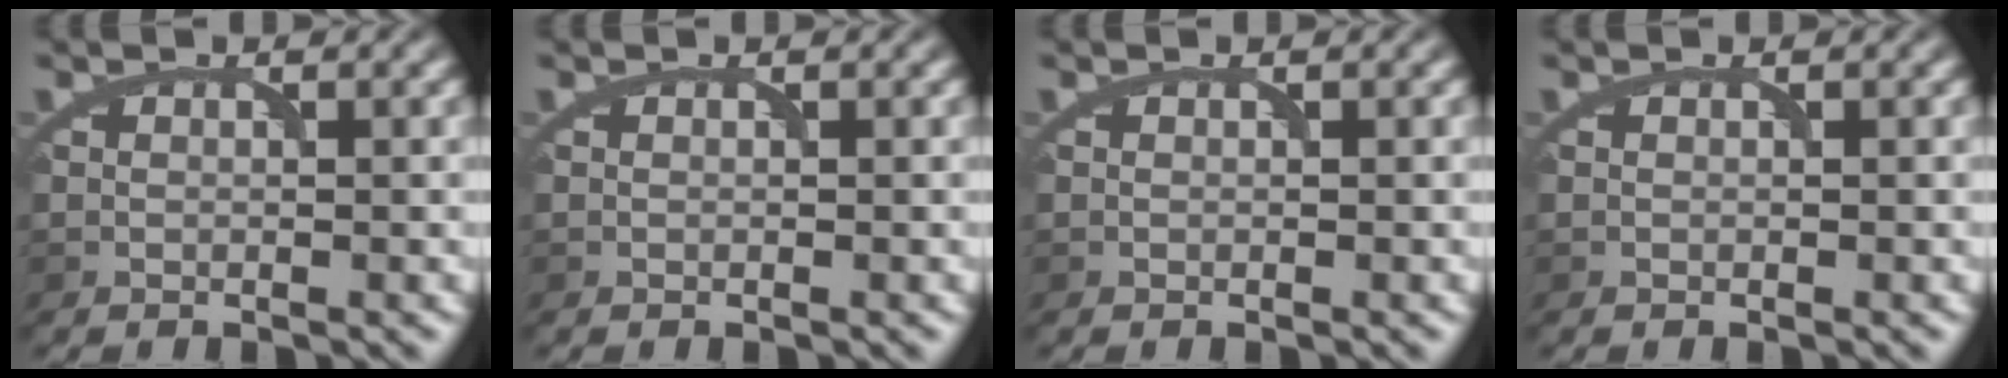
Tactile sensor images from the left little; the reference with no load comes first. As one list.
[{"total": 0.0}, {"total": 0.0}, {"total": 0.0}]